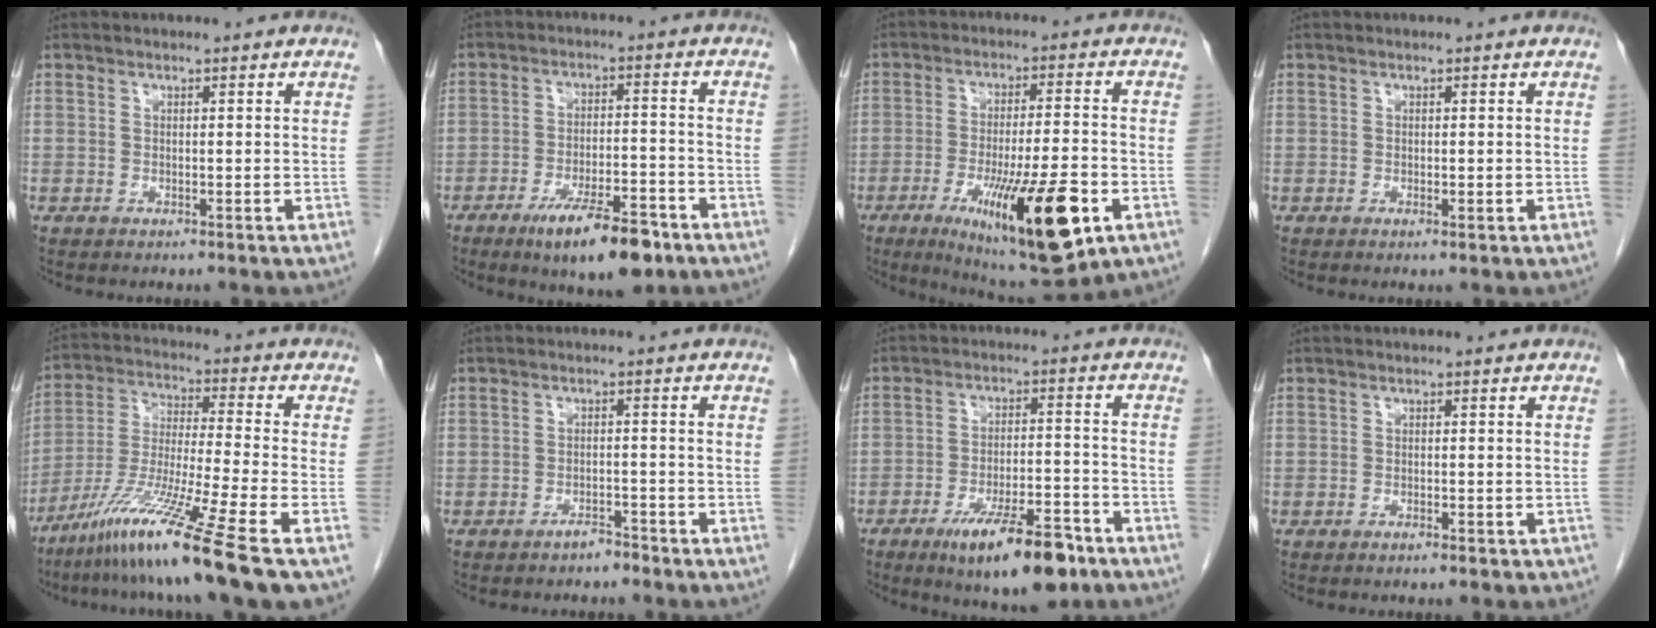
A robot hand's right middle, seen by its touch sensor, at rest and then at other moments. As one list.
[{"total": 10.7, "force": [-6.9, 2.7, 7.7], "torque": [-0.121, -0.007, -0.106]}, {"total": 17.9, "force": [-7.3, 3.0, 16.0], "torque": [-0.241, -0.026, -0.101]}, {"total": 0.6, "force": [-0.2, 0.2, 0.6], "torque": [-0.007, -0.001, -0.001]}, {"total": 14.0, "force": [-9.3, -2.3, 10.2], "torque": [-0.205, -0.044, -0.172]}, {"total": 1.9, "force": [-1.7, 0.5, 0.5], "torque": [-0.007, 0.001, -0.027]}, {"total": 12.5, "force": [-8.0, 3.2, 9.1], "torque": [-0.139, -0.005, -0.124]}, {"total": 1.7, "force": [-1.2, 0.5, 1.1], "torque": [-0.017, -0.001, -0.010]}]